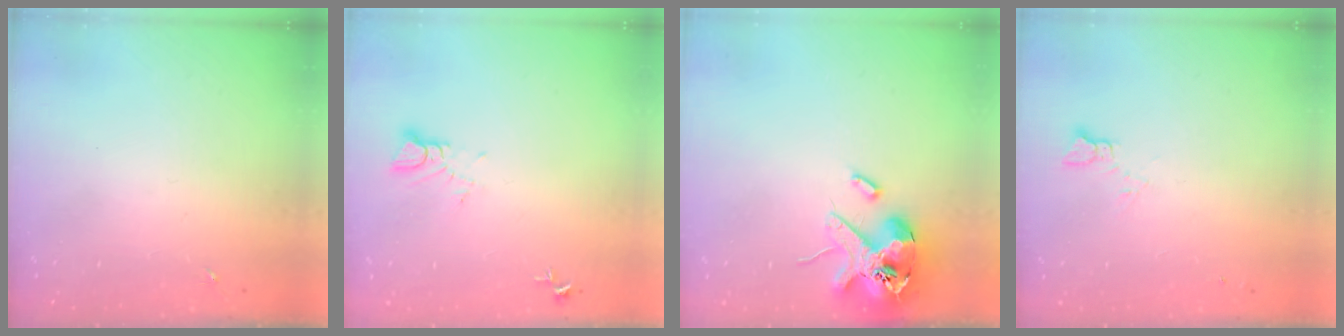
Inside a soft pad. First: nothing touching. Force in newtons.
{"total": 3.7, "press": 3.7, "slide": 0.3}
{"total": 14.4, "press": 14.2, "slide": 2.4}
{"total": 4.1, "press": 4.0, "slide": 0.4}